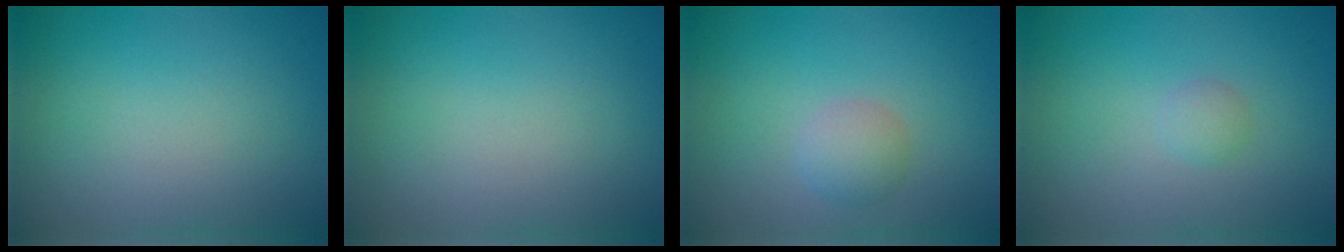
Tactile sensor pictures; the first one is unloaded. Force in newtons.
{"total": 0.0}
{"total": 1.9, "press": 1.9, "slide": 0.1}
{"total": 0.9, "press": 0.9, "slide": 0.0}